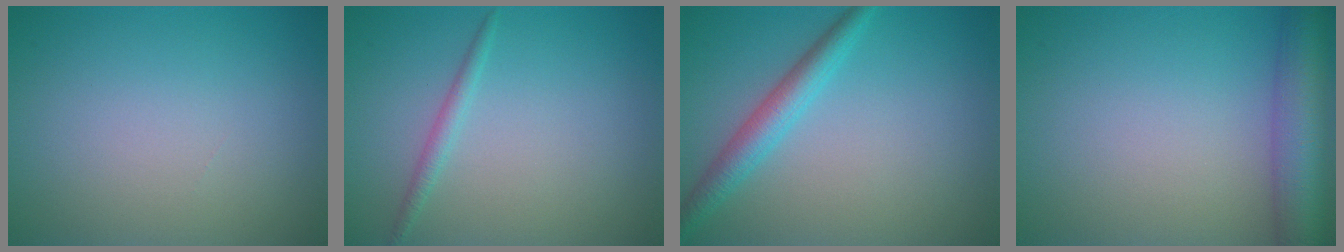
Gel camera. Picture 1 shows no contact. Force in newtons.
{"total": 1.2, "press": 1.2, "slide": 0.1}
{"total": 3.1, "press": 3.1, "slide": 0.1}
{"total": 6.7, "press": 6.7, "slide": 0.4}